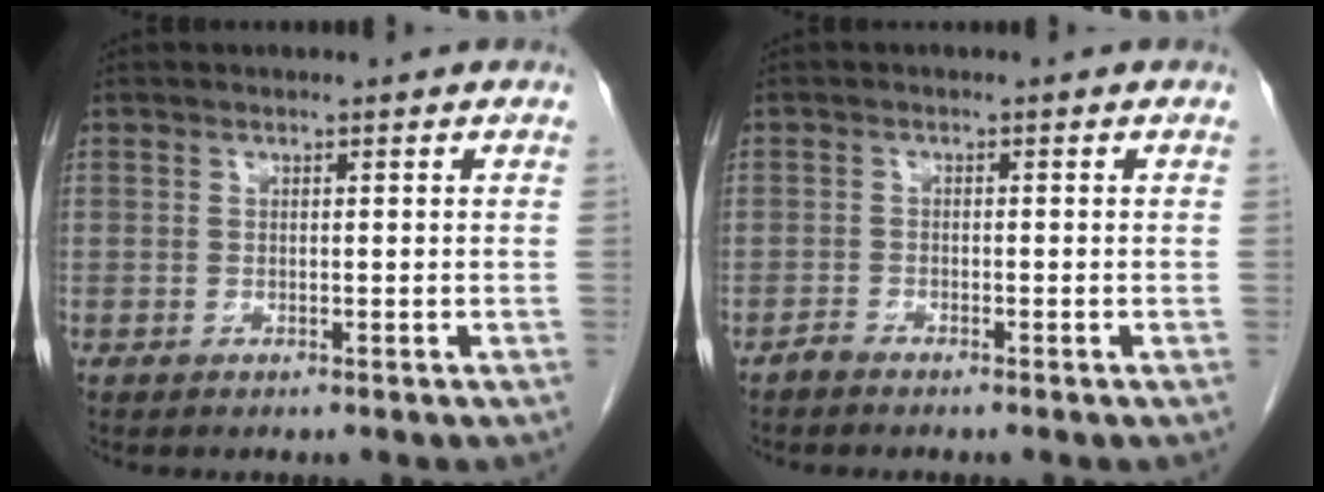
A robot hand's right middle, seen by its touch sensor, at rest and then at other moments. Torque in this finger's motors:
{"motor_torque": [-0.12, 0.14, 0.00, 0.00]}